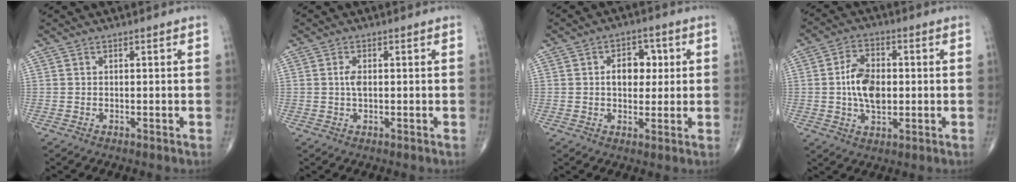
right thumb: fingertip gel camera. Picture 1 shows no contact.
{"total": 2.0, "force": [0.1, 1.0, 1.7], "torque": [-0.032, 0.000, -0.001]}
{"total": 6.8, "force": [1.0, 4.7, 4.7], "torque": [-0.038, 0.007, 0.012]}
{"total": 9.1, "force": [-0.1, 5.5, 7.3], "torque": [-0.116, 0.006, -0.005]}